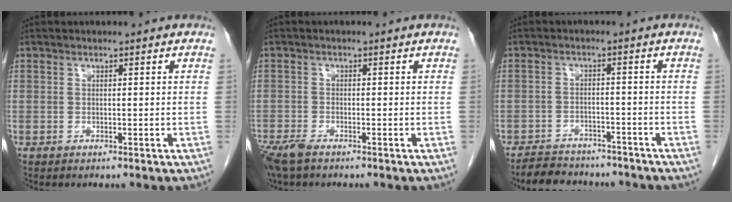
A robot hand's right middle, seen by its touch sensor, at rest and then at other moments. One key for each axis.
{"total": 4.2, "fx": -3.1, "fy": 1.2, "fz": 2.5, "tx": -0.056, "ty": -0.012, "tz": -0.056}
{"total": 9.8, "fx": -8.7, "fy": 3.5, "fz": 2.7, "tx": -0.044, "ty": 0.007, "tz": -0.121}